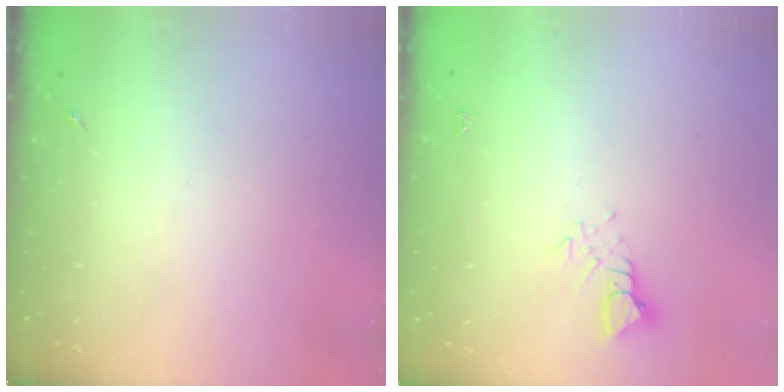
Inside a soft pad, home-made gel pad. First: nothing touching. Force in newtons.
{"total": 3.1, "press": 3.1, "slide": 0.2}